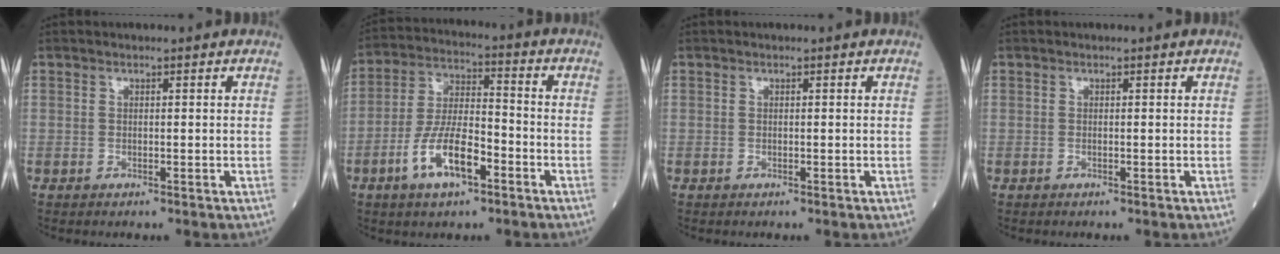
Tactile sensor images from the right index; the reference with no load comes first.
{"total": 10.3, "force": [-4.7, 3.4, 8.6], "torque": [-0.175, 0.005, -0.087]}
{"total": 0.0}
{"total": 0.0}